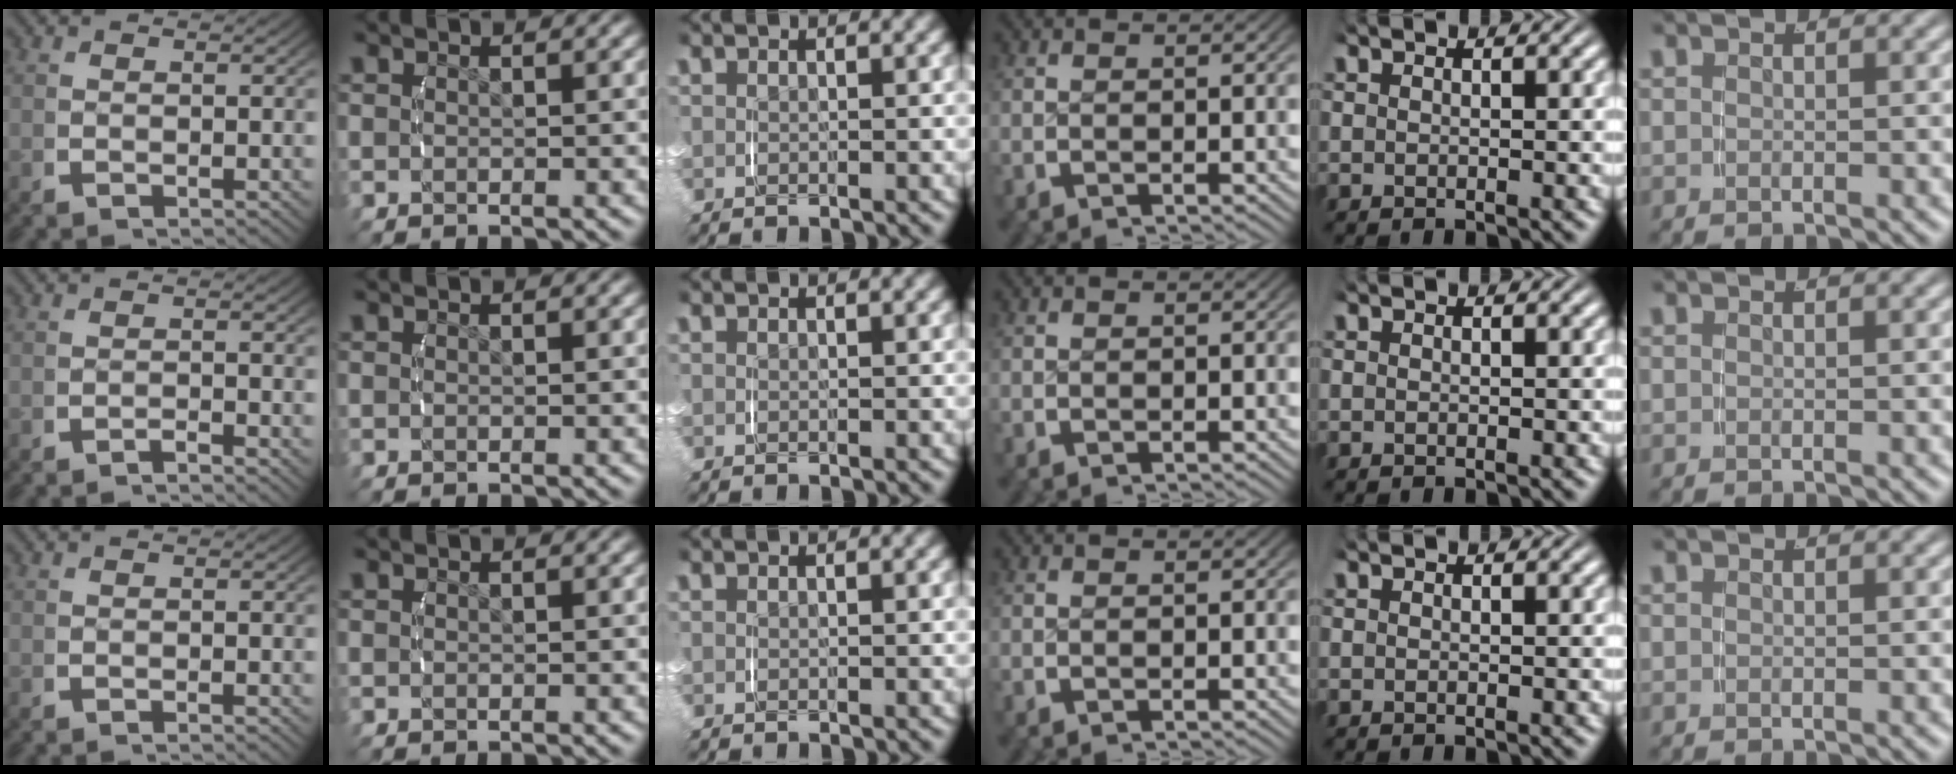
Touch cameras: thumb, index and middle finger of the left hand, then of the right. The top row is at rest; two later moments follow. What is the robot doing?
{"motion": "lift_and_place", "object": "dispenser bottle"}